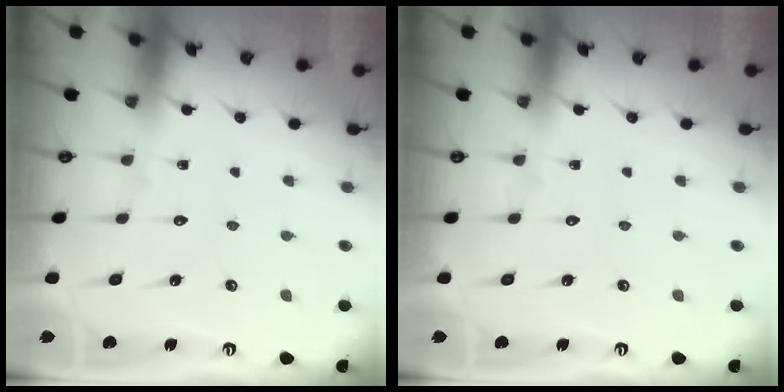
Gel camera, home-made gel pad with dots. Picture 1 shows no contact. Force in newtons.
{"total": 0.0}